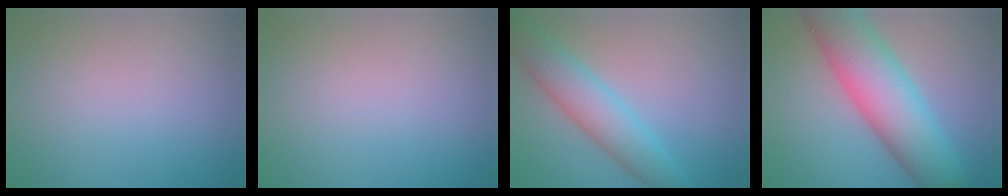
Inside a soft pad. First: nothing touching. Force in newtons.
{"total": 0.0}
{"total": 5.4, "press": 5.4, "slide": 0.1}
{"total": 10.5, "press": 10.4, "slide": 0.5}